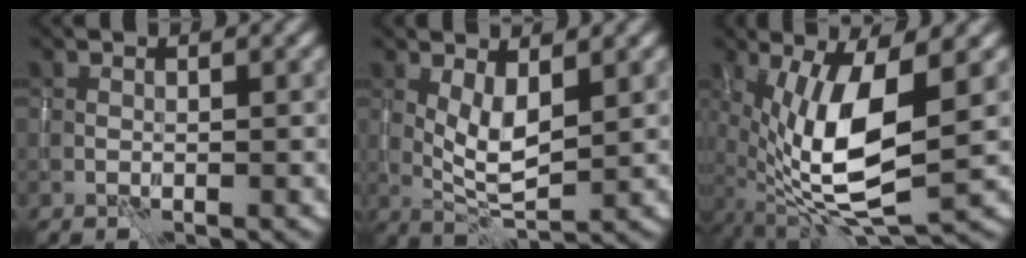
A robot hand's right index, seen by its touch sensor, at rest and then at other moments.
{"total": 3.8, "force": [1.1, 1.3, 3.4], "torque": [-0.067, -0.008, 0.023]}
{"total": 9.7, "force": [0.2, 3.2, 9.1], "torque": [-0.181, -0.013, 0.007]}